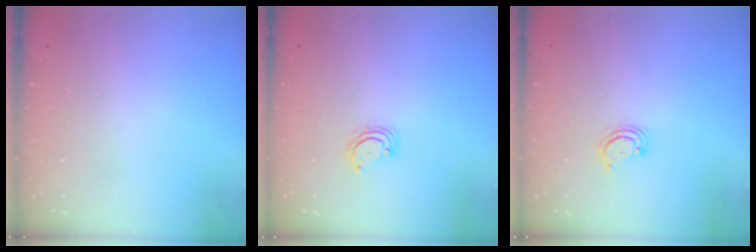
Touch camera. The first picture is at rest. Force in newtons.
{"total": 2.3, "press": 2.3, "slide": 0.2}
{"total": 2.9, "press": 2.8, "slide": 0.4}